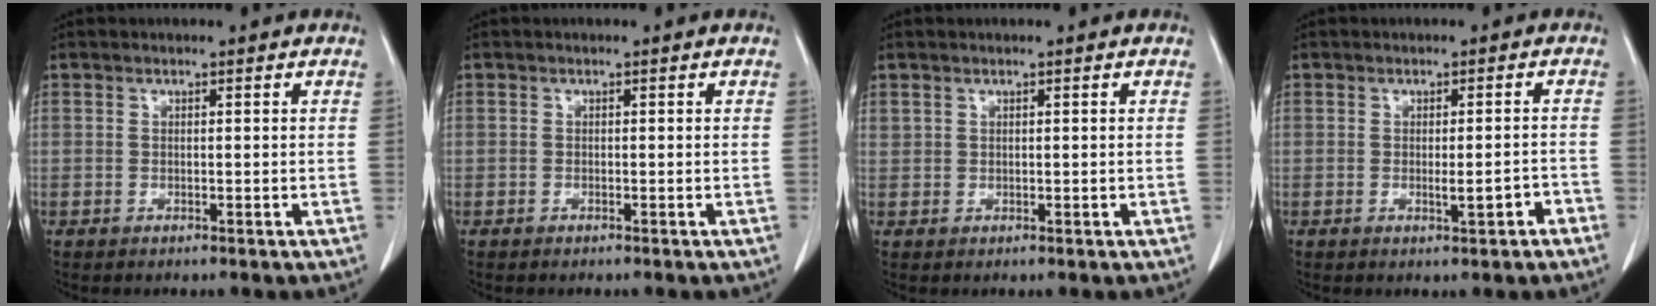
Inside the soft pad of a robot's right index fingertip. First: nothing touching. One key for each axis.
{"total": 0.0}
{"total": 0.5, "fx": 0.5, "fy": 0.1, "fz": 0.0, "tx": -0.005, "ty": 0.000, "tz": 0.010}
{"total": 2.8, "fx": -1.3, "fy": 0.4, "fz": 2.5, "tx": -0.039, "ty": -0.003, "tz": -0.016}